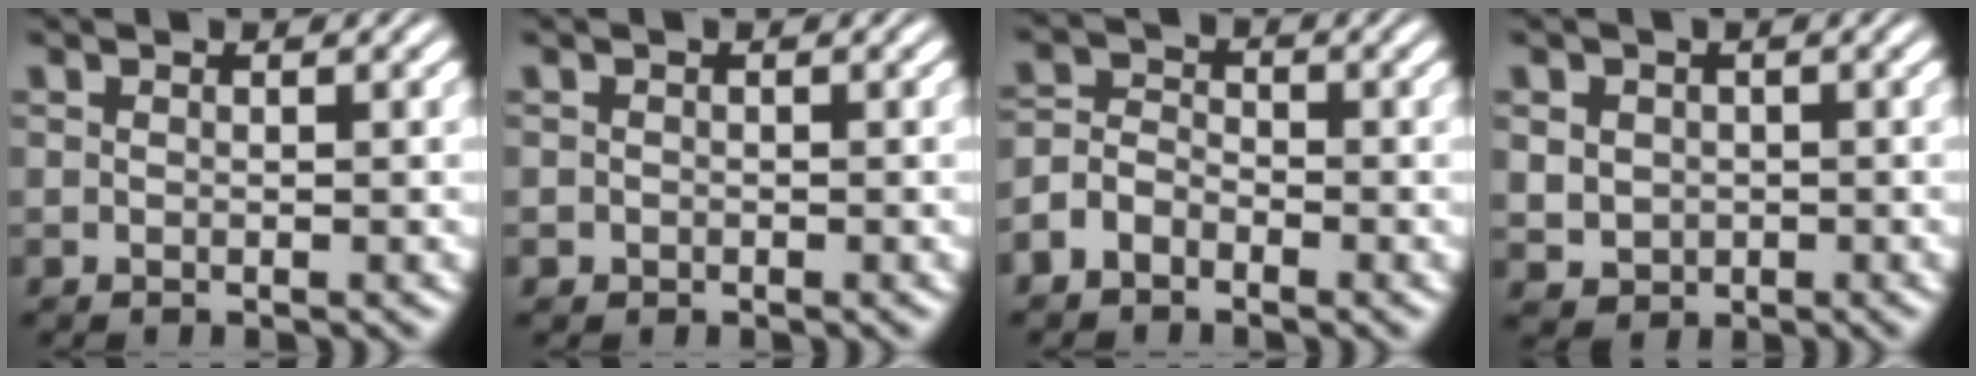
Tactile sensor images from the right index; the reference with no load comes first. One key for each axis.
{"total": 0.6, "fx": -0.5, "fy": 0.0, "fz": -0.3, "tx": 0.010, "ty": -0.012, "tz": -0.002}
{"total": 3.1, "fx": -1.7, "fy": 2.4, "fz": 1.1, "tx": -0.012, "ty": -0.015, "tz": -0.027}
{"total": 3.1, "fx": -0.2, "fy": 2.8, "fz": 1.3, "tx": -0.023, "ty": -0.021, "tz": 0.011}